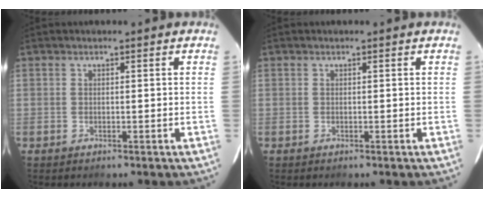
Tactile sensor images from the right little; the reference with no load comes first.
{"total": 0.0}